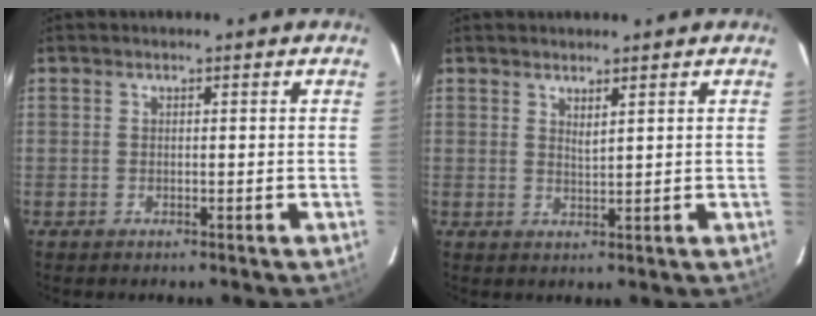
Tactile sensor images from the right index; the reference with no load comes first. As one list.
[{"total": 1.7, "force": [1.3, 0.1, 1.1], "torque": [-0.020, -0.003, 0.022]}]